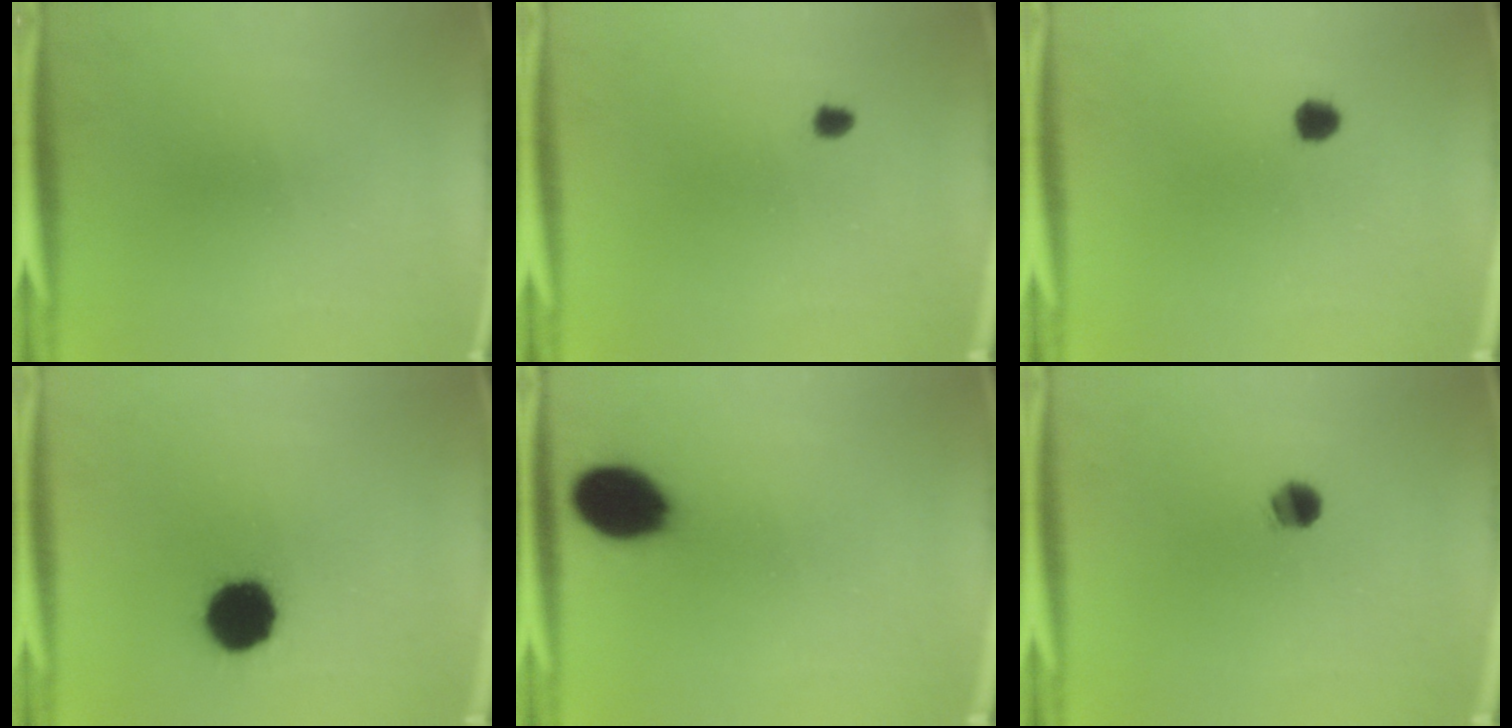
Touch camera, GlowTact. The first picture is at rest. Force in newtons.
{"total": 1.3}
{"total": 2.4}
{"total": 13.5}
{"total": 11.8}
{"total": 4.0}